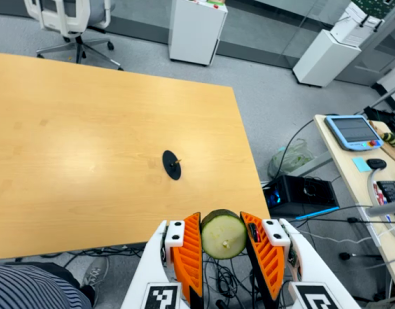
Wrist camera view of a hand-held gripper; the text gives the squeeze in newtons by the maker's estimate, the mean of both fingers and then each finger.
{"total": 10.1, "left": 9.8, "right": 10.4}